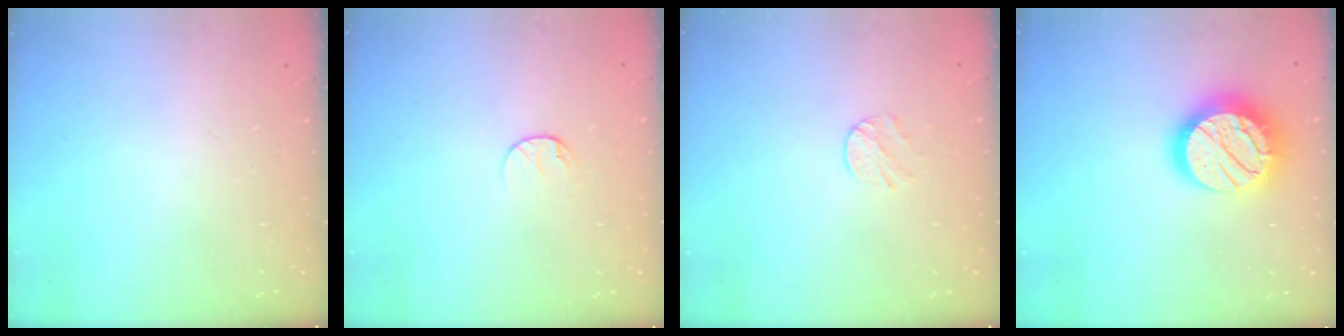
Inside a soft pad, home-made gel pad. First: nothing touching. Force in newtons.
{"total": 6.3, "press": 6.3, "slide": 0.6}
{"total": 3.1, "press": 3.0, "slide": 0.4}
{"total": 18.2, "press": 18.1, "slide": 1.1}